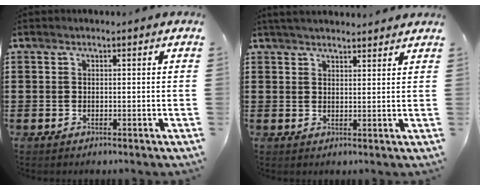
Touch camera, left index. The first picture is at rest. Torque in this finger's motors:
{"motor_torque": [2.14, 0.00, -0.02, -0.10]}